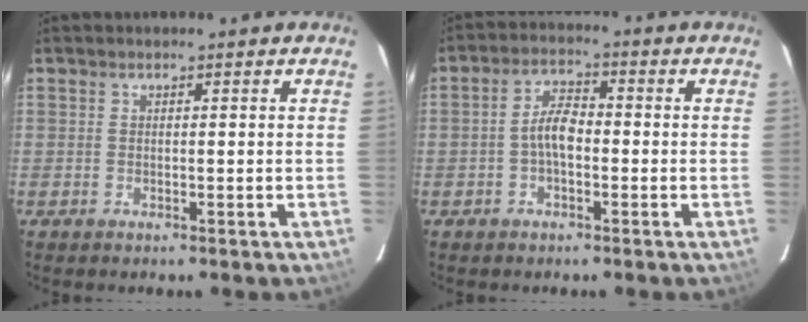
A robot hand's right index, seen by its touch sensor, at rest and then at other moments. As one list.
[{"total": 4.8, "force": [-1.1, 2.2, 4.1], "torque": [-0.081, 0.014, -0.022]}]